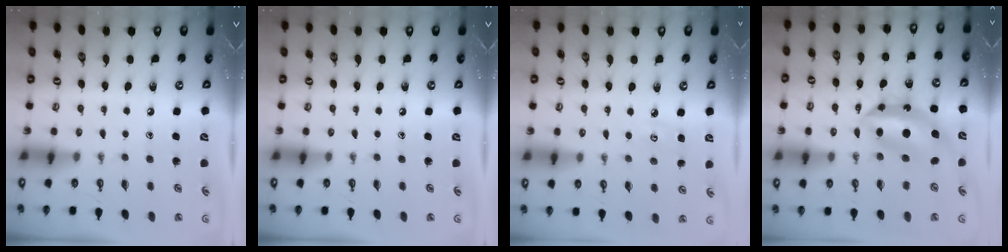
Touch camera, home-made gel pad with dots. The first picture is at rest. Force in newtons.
{"total": 0.0}
{"total": 5.1, "press": 5.1, "slide": 0.3}
{"total": 10.9, "press": 10.9, "slide": 0.8}